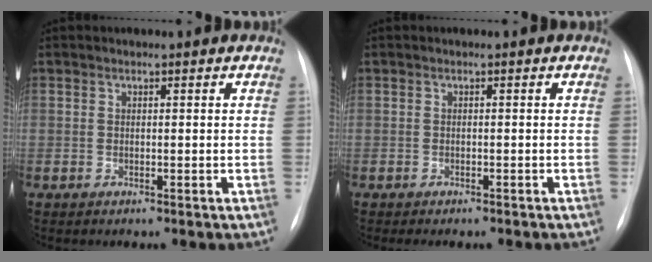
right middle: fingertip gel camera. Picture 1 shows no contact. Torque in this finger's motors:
{"motor_torque": [0.17, -0.14, 0.00, 0.01]}